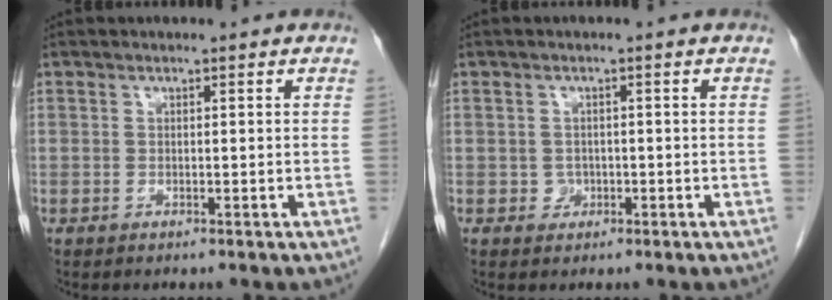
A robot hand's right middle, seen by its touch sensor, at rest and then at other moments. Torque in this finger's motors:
{"motor_torque": [0.19, 0.03, 0.00, 0.00]}